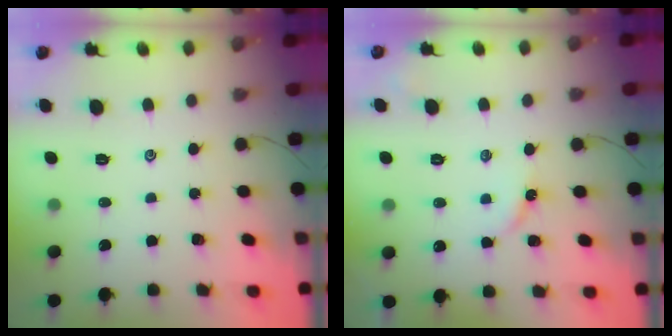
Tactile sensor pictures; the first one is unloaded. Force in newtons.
{"total": 4.2, "press": 4.2, "slide": 0.4}